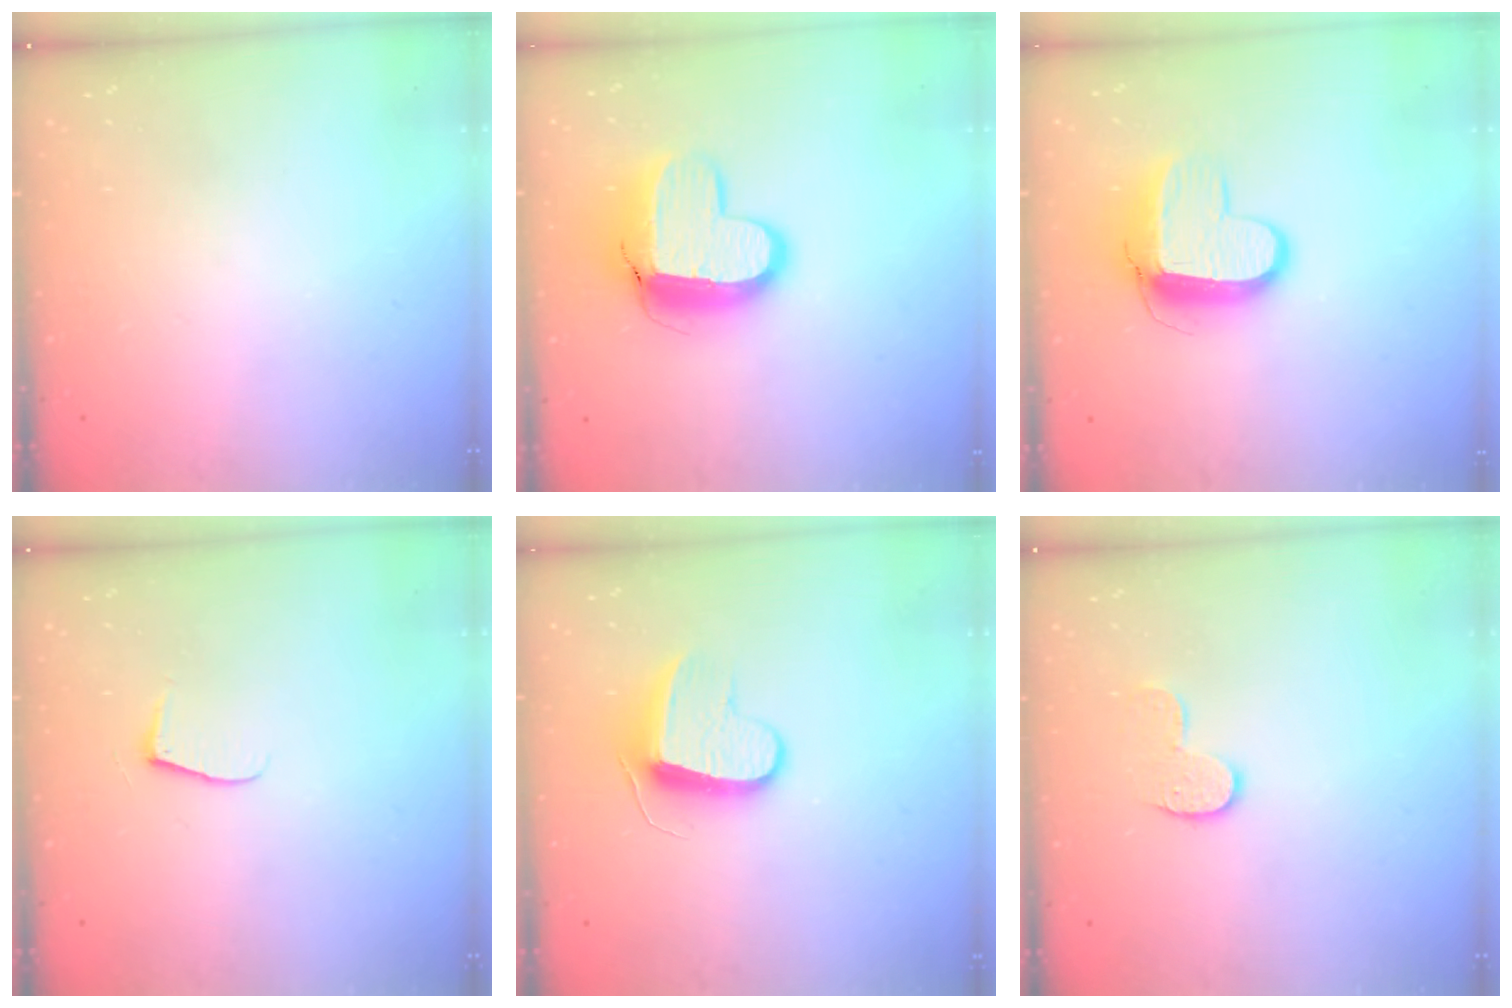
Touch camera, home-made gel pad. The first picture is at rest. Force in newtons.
{"total": 12.4, "press": 12.4, "slide": 1.0}
{"total": 10.3, "press": 10.3, "slide": 1.2}
{"total": 5.2, "press": 5.2, "slide": 0.5}
{"total": 9.0, "press": 9.0, "slide": 0.2}
{"total": 8.1, "press": 8.1, "slide": 0.4}